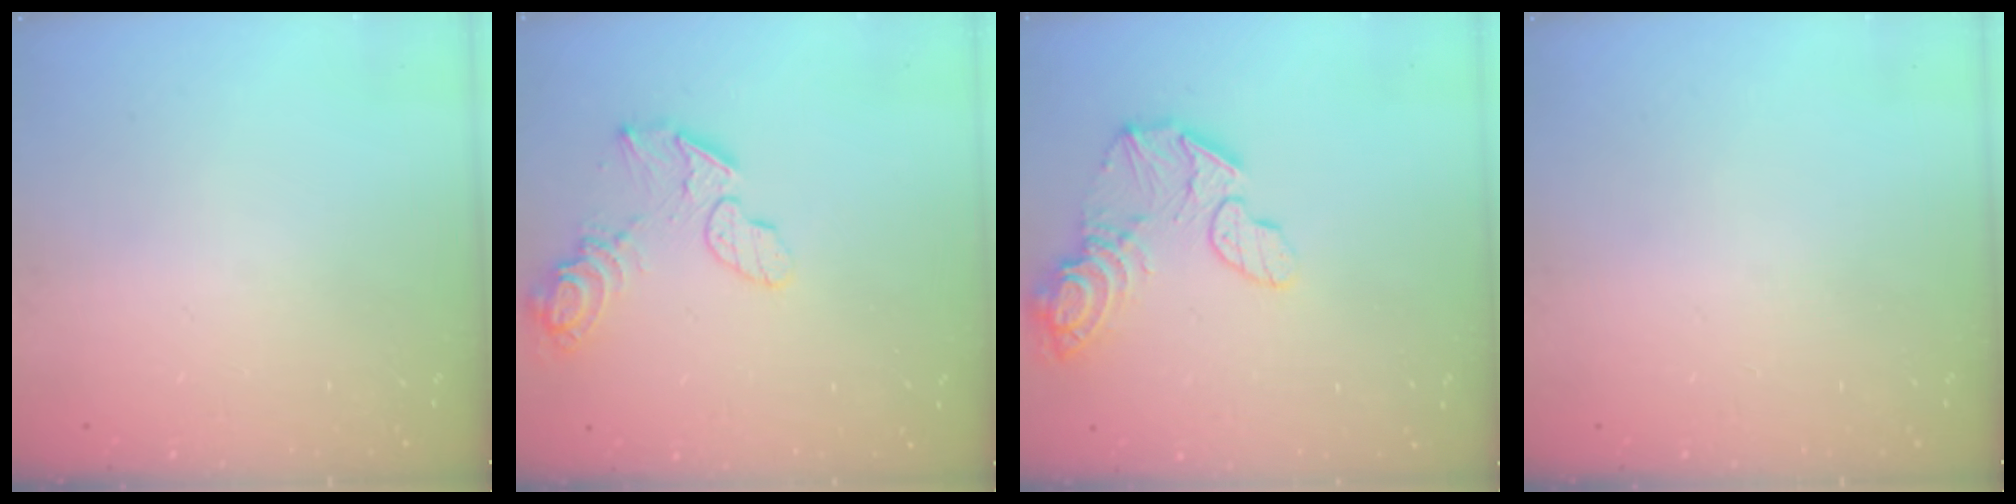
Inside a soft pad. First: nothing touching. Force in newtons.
{"total": 10.6, "press": 10.4, "slide": 2.1}
{"total": 12.6, "press": 12.4, "slide": 2.0}
{"total": 0.0}